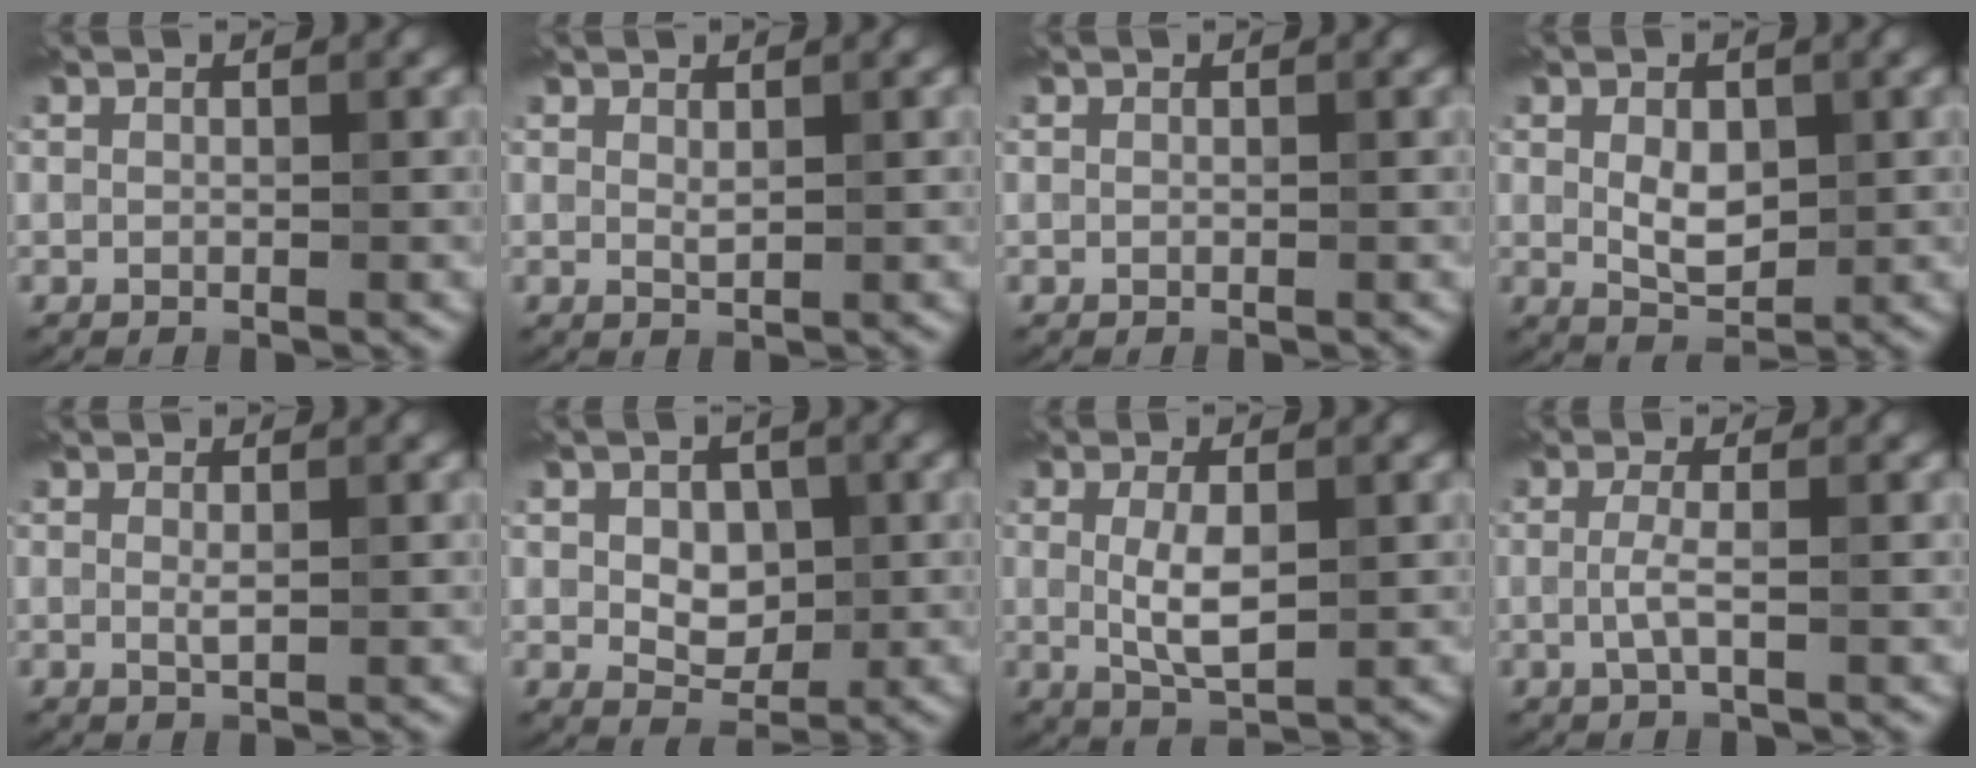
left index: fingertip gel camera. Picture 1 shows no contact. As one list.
[{"total": 0.5, "force": [0.3, 0.1, 0.4], "torque": [-0.011, -0.004, 0.010]}, {"total": 0.0}, {"total": 3.0, "force": [0.1, 1.9, 2.3], "torque": [-0.044, -0.006, 0.005]}, {"total": 0.6, "force": [0.1, 0.1, 0.6], "torque": [-0.013, -0.004, 0.001]}, {"total": 3.4, "force": [0.2, 2.4, 2.3], "torque": [-0.042, -0.007, 0.006]}, {"total": 3.3, "force": [0.0, 1.2, 3.1], "torque": [-0.066, -0.005, 0.005]}, {"total": 1.6, "force": [-0.5, 0.2, 1.5], "torque": [-0.037, -0.005, -0.012]}]